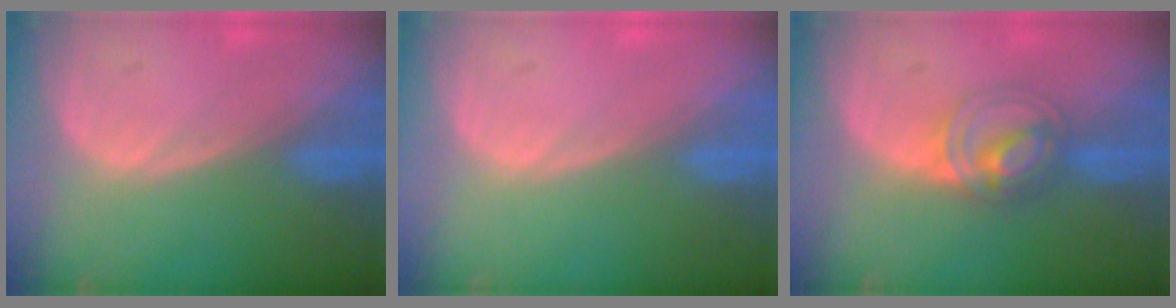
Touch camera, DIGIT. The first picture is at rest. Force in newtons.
{"total": 0.0}
{"total": 5.9, "press": 5.4, "slide": 2.4}